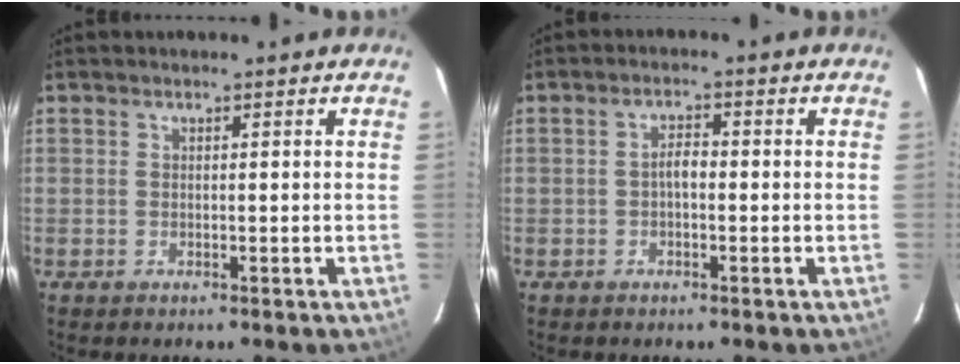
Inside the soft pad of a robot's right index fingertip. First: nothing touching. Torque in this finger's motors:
{"motor_torque": [0.59, 0.00, 0.32, 0.05]}